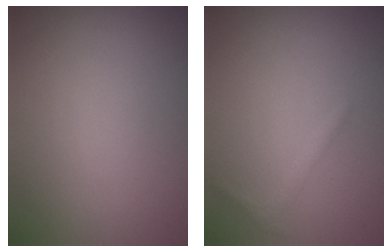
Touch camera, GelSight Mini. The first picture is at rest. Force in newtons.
{"total": 0.8, "press": 0.8, "slide": 0.0}